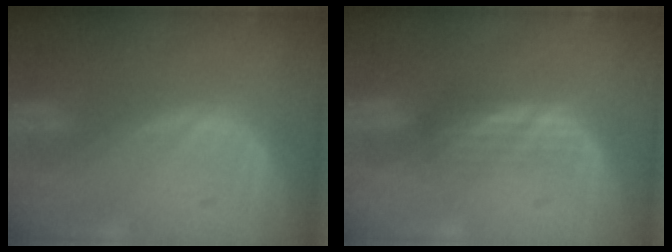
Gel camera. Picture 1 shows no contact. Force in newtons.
{"total": 2.4, "press": 2.4, "slide": 0.5}